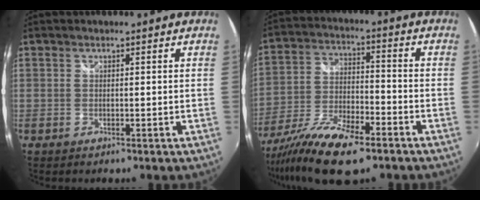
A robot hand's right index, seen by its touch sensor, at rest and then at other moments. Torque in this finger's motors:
{"motor_torque": [1.05, -1.09, 0.53, 0.09]}